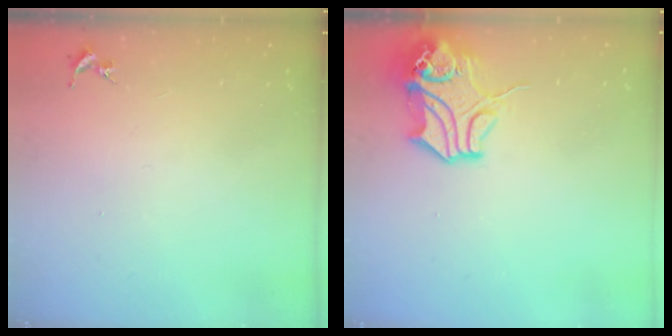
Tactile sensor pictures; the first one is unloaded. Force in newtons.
{"total": 13.8, "press": 13.7, "slide": 2.0}